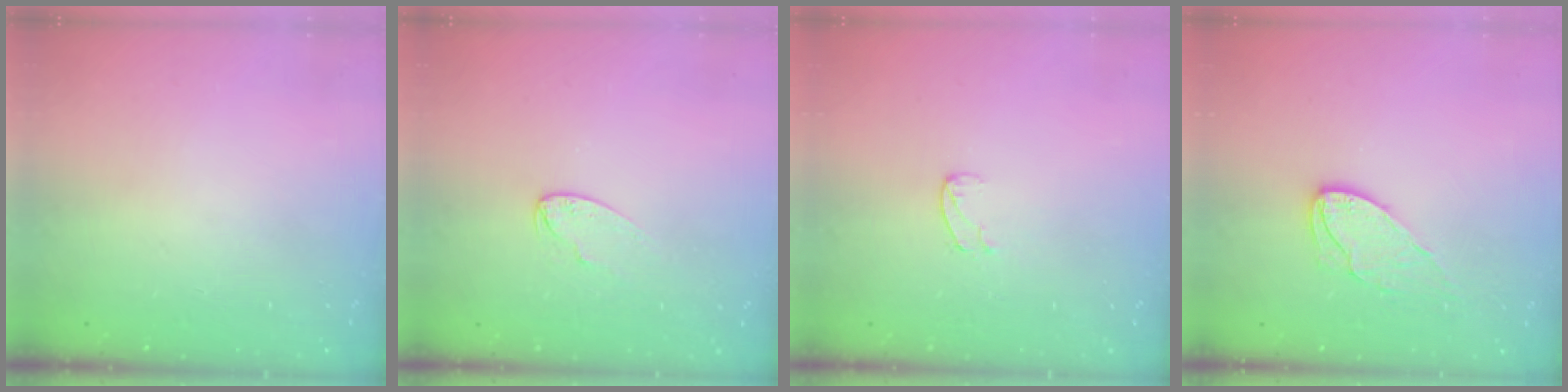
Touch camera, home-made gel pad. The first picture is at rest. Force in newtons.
{"total": 4.1, "press": 4.0, "slide": 0.4}
{"total": 5.0, "press": 5.0, "slide": 0.4}
{"total": 8.6, "press": 8.5, "slide": 0.6}